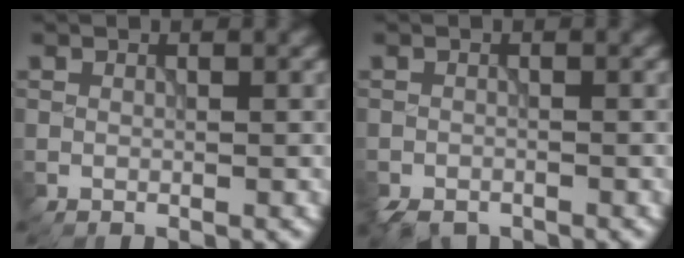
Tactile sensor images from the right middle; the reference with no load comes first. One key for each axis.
{"total": 2.0, "fx": -1.7, "fy": 0.9, "fz": 0.6, "tx": -0.011, "ty": -0.006, "tz": -0.032}